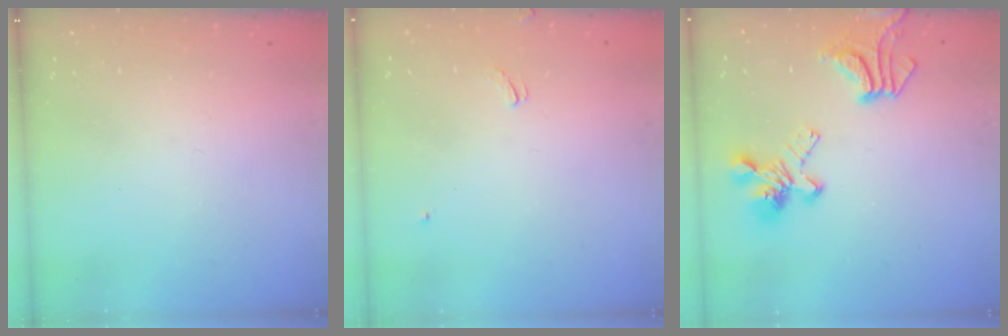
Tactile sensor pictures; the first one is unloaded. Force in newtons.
{"total": 2.1, "press": 2.0, "slide": 0.4}
{"total": 7.5, "press": 7.2, "slide": 2.2}